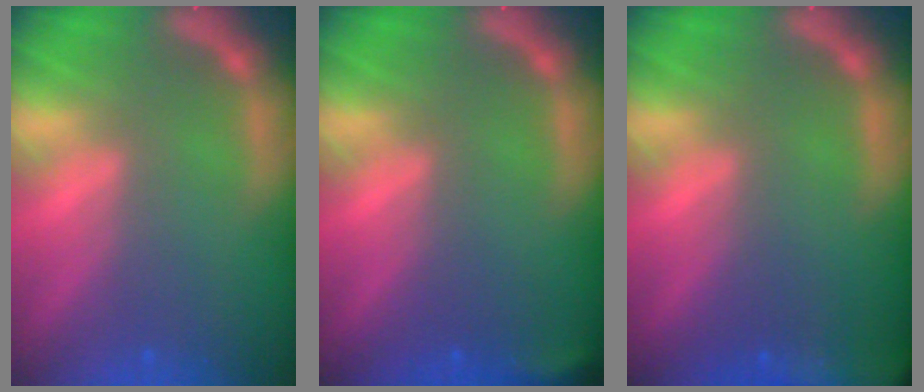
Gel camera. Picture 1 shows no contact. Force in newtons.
{"total": 1.9}
{"total": 10.0}